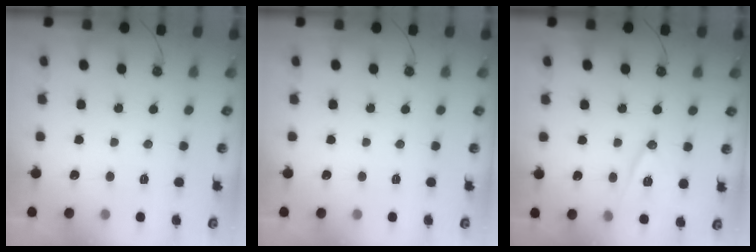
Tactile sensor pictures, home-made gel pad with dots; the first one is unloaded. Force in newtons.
{"total": 0.0}
{"total": 11.4, "press": 10.9, "slide": 3.4}